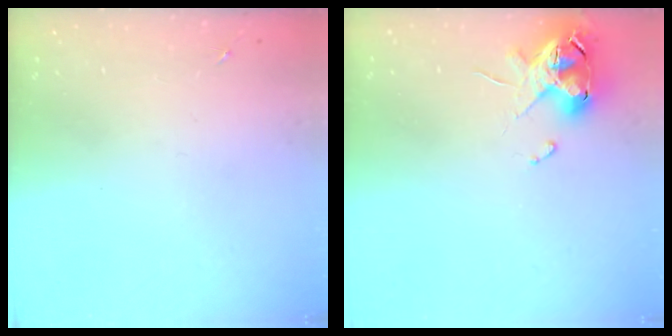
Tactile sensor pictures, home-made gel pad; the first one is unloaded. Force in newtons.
{"total": 11.5, "press": 11.4, "slide": 1.5}